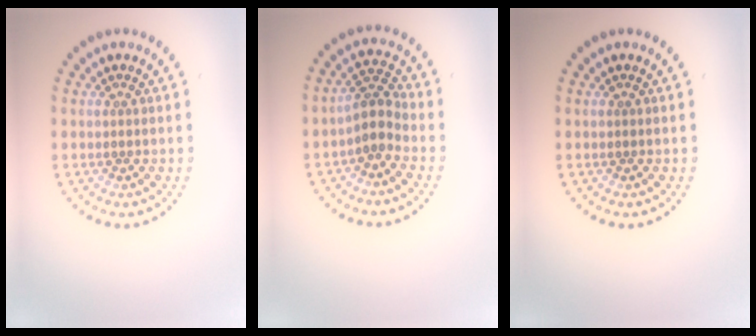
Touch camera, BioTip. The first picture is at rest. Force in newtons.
{"total": 2.5, "press": 2.0, "slide": 1.6}
{"total": 0.0}